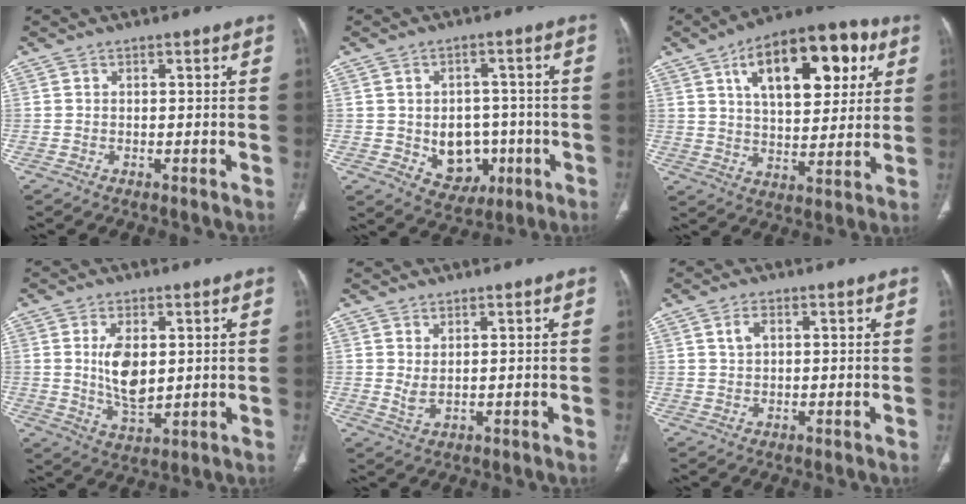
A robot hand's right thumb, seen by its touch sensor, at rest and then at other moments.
{"total": 9.4, "force": [-1.9, 7.5, 5.4], "torque": [-0.037, 0.014, -0.009]}
{"total": 21.6, "force": [8.2, 10.8, 16.8], "torque": [-0.213, -0.003, 0.124]}
{"total": 8.6, "force": [1.4, 4.5, 7.2], "torque": [-0.121, -0.018, 0.036]}
{"total": 2.5, "force": [0.9, 1.0, 2.2], "torque": [-0.045, -0.010, 0.025]}
{"total": 2.7, "force": [1.0, 1.7, 1.9], "torque": [-0.033, 0.002, 0.022]}